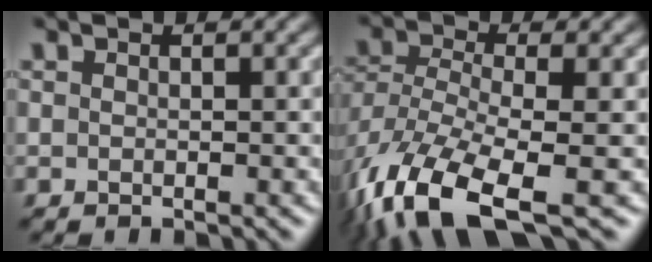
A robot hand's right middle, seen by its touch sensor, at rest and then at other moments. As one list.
[{"total": 11.6, "force": [-6.4, 4.4, 8.6], "torque": [-0.199, -0.027, -0.116]}]